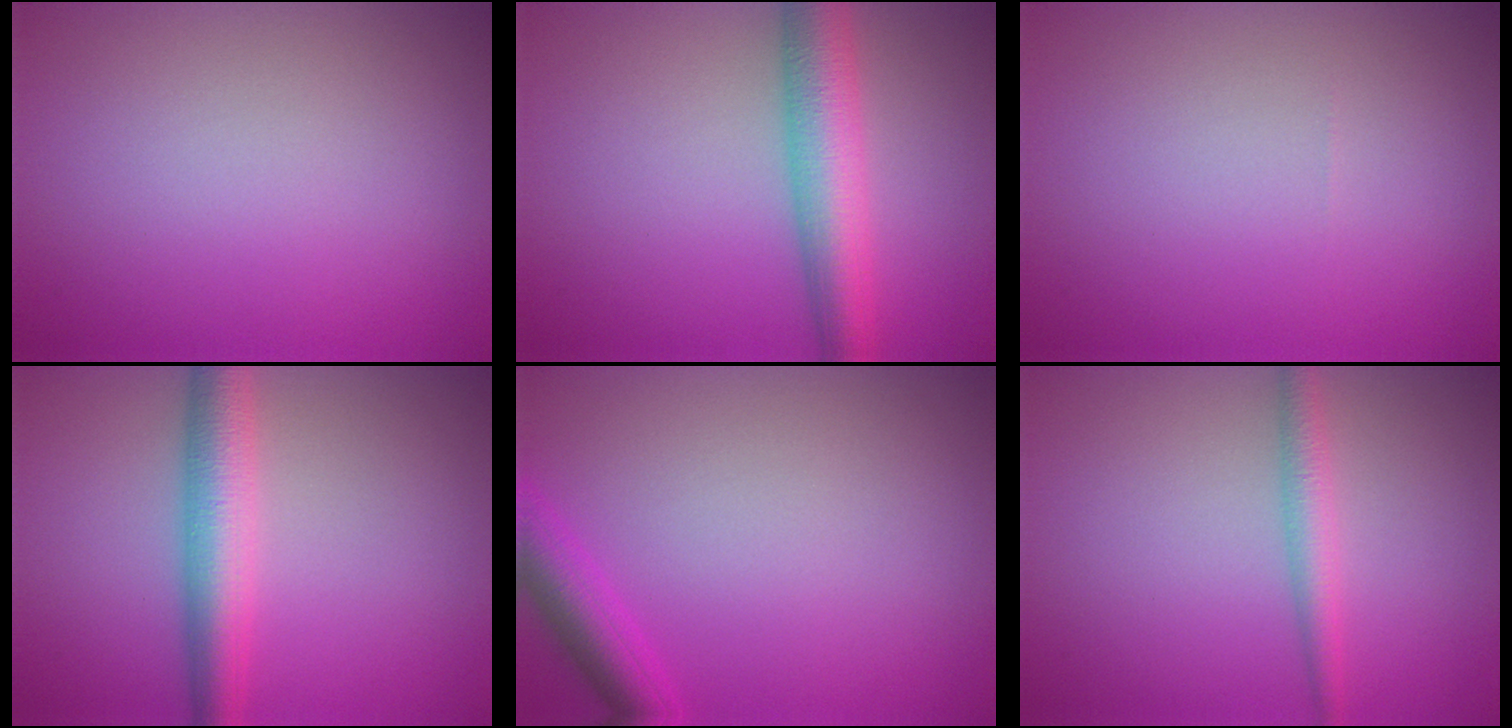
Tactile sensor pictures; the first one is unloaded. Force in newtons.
{"total": 5.9, "press": 5.9, "slide": 0.2}
{"total": 0.0}
{"total": 4.9, "press": 4.9, "slide": 0.1}
{"total": 3.4, "press": 3.4, "slide": 0.2}
{"total": 2.2, "press": 2.2, "slide": 0.1}